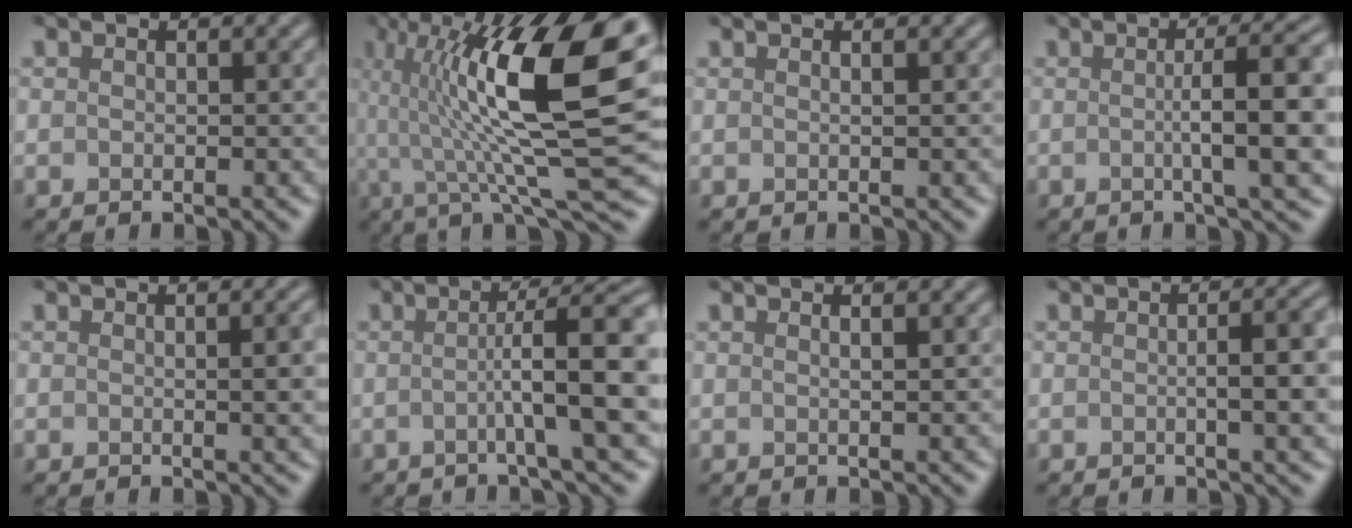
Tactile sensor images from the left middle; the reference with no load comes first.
{"total": 15.3, "force": [3.2, 3.7, 14.5], "torque": [-0.232, 0.012, 0.053]}
{"total": 0.8, "force": [0.4, 0.2, 0.7], "torque": [-0.006, 0.000, -0.002]}
{"total": 7.5, "force": [0.0, 1.5, 7.4], "torque": [-0.096, 0.011, 0.000]}
{"total": 2.7, "force": [0.1, 0.7, 2.7], "torque": [-0.027, 0.002, 0.000]}
{"total": 7.8, "force": [-0.4, 1.1, 7.7], "torque": [-0.103, 0.010, -0.012]}
{"total": 1.4, "force": [0.7, 0.5, 1.1], "torque": [-0.005, 0.005, -0.007]}
{"total": 4.4, "force": [-0.3, 1.1, 4.3], "torque": [-0.057, 0.006, -0.002]}